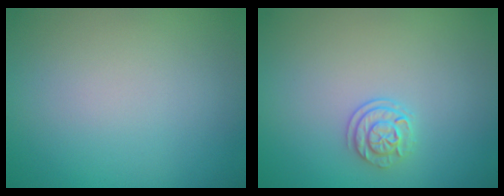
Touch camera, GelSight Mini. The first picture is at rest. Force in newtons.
{"total": 1.9, "press": 1.6, "slide": 1.1}